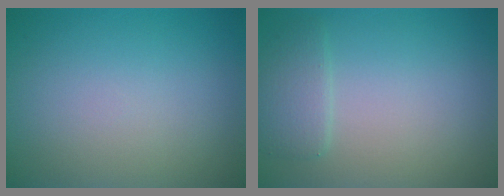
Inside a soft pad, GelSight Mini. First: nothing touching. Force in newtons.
{"total": 2.0, "press": 2.0, "slide": 0.1}